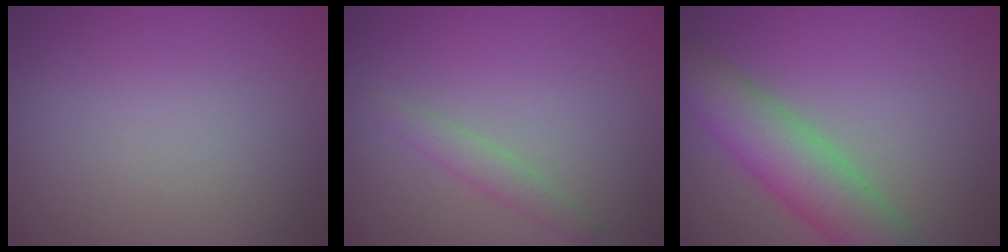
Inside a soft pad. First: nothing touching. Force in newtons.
{"total": 1.5, "press": 1.5, "slide": 0.2}
{"total": 6.4, "press": 6.3, "slide": 0.5}